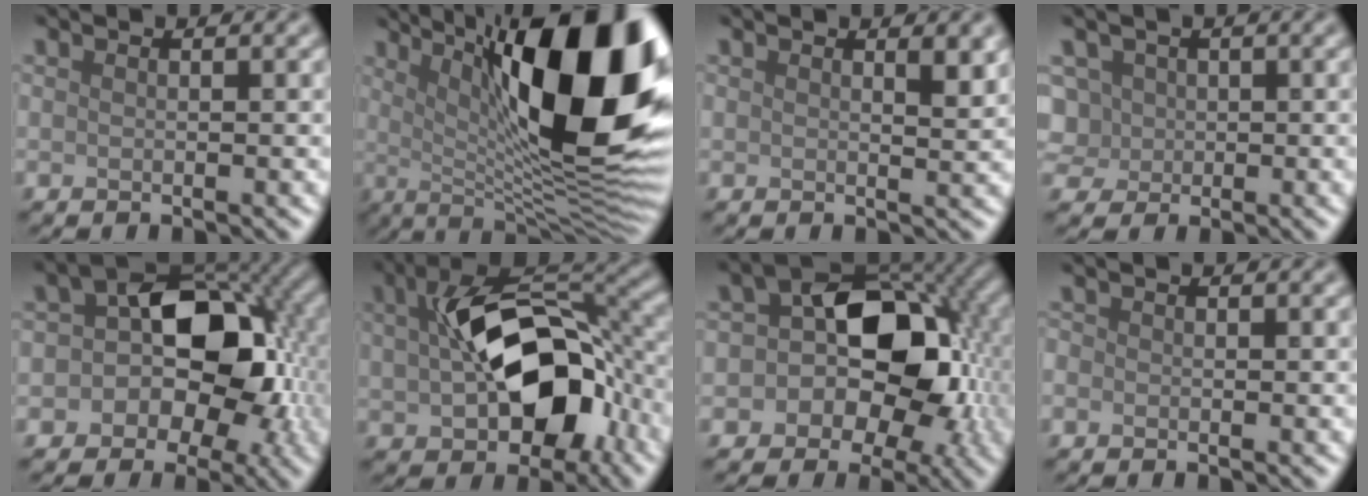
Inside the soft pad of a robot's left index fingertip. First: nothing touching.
{"total": 17.7, "force": [4.9, 5.4, 16.1], "torque": [-0.213, 0.011, 0.082]}
{"total": 1.6, "force": [0.8, 0.4, 1.3], "torque": [-0.015, -0.005, 0.014]}
{"total": 5.4, "force": [0.6, 4.8, 2.3], "torque": [-0.051, 0.035, -0.001]}
{"total": 10.4, "force": [-1.0, 7.5, 7.1], "torque": [-0.032, 0.016, -0.039]}
{"total": 11.9, "force": [-0.6, 7.0, 9.5], "torque": [-0.155, 0.002, -0.003]}
{"total": 11.6, "force": [-1.0, 8.5, 7.8], "torque": [-0.052, 0.017, -0.042]}
{"total": 0.5, "force": [-0.3, 0.4, 0.1], "torque": [-0.001, -0.002, -0.007]}